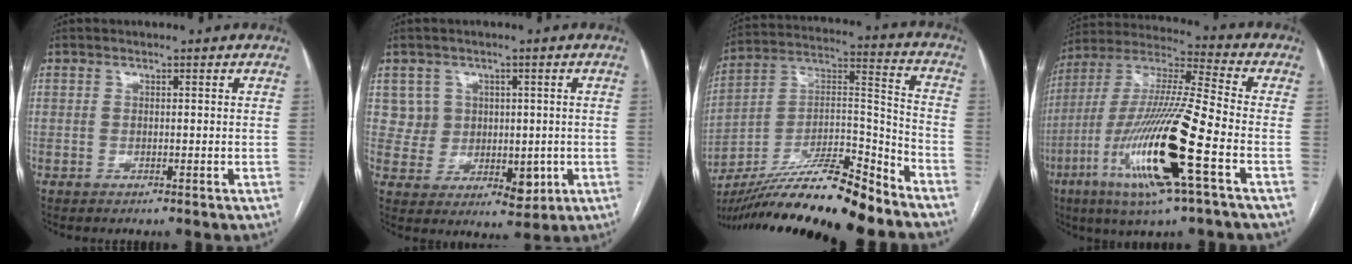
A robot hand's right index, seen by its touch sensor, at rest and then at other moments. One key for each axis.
{"total": 7.5, "fx": 1.6, "fy": 7.1, "fz": 2.0, "tx": -0.029, "ty": 0.020, "tz": 0.049}
{"total": 21.3, "fx": -17.6, "fy": 1.3, "fz": 11.9, "tx": -0.221, "ty": 0.004, "tz": -0.312}
{"total": 20.2, "fx": -7.5, "fy": 0.7, "fz": 18.7, "tx": -0.398, "ty": -0.029, "tz": -0.146}